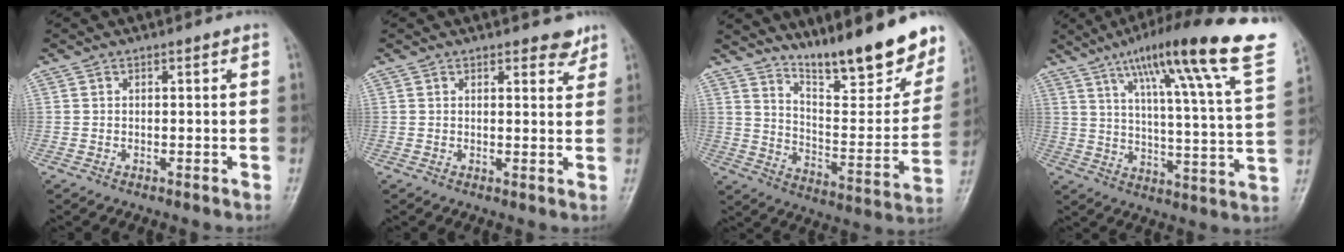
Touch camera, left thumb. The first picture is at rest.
{"total": 3.1, "force": [2.4, 1.3, 1.4], "torque": [0.001, -0.015, 0.029]}
{"total": 22.1, "force": [17.1, 5.1, 13.1], "torque": [-0.154, -0.106, 0.255]}
{"total": 25.2, "force": [16.2, 2.0, 19.3], "torque": [-0.278, -0.054, 0.229]}